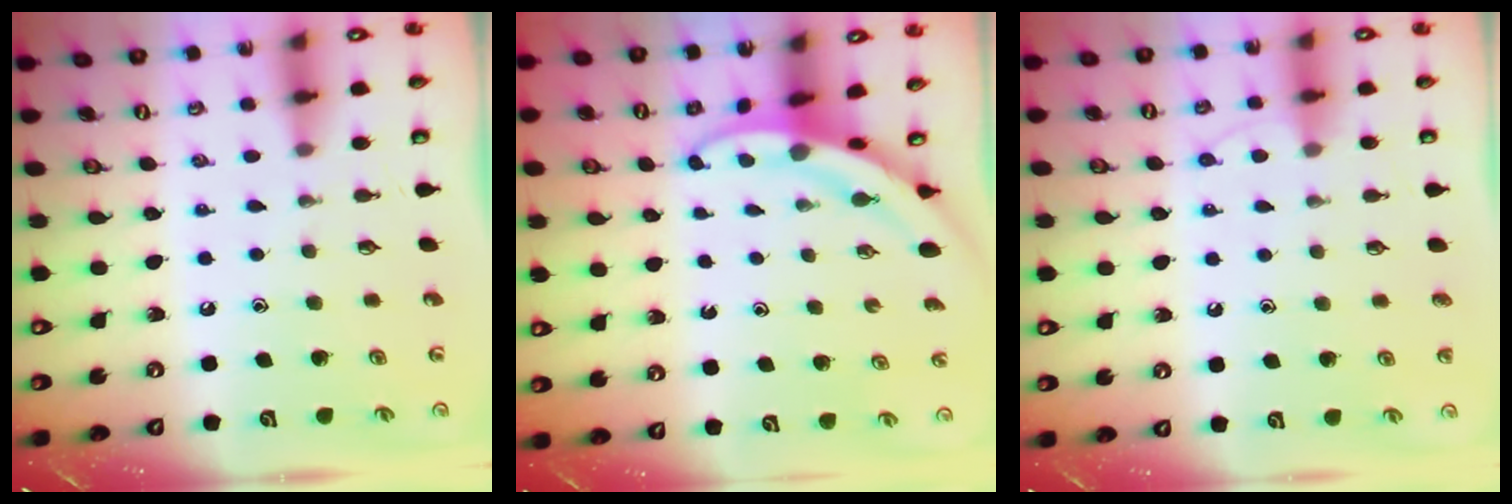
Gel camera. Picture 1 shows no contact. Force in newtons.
{"total": 2.8, "press": 2.8, "slide": 0.3}
{"total": 7.2, "press": 7.2, "slide": 0.7}